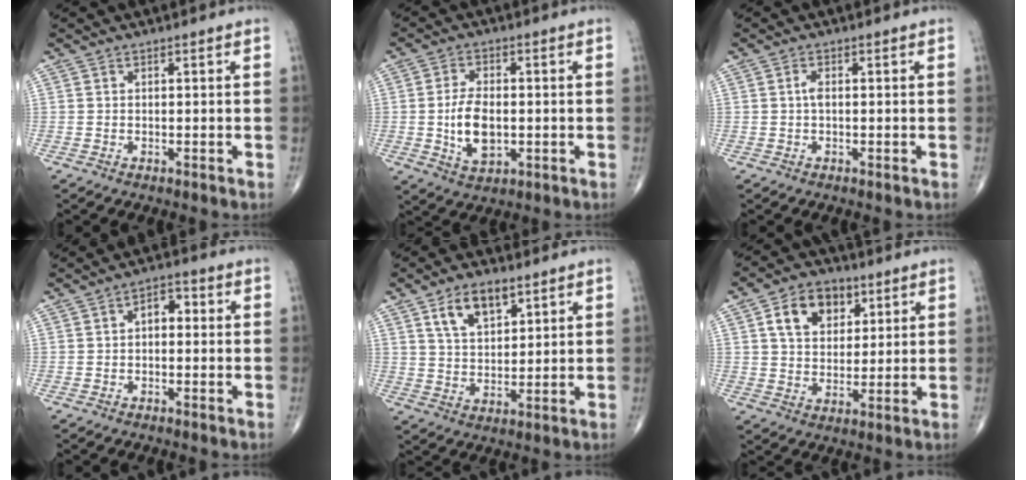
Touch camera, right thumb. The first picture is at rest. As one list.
[{"total": 8.5, "force": [-0.9, 4.8, 7.0], "torque": [-0.123, -0.003, -0.012]}, {"total": 1.4, "force": [0.0, 0.6, 1.2], "torque": [-0.024, 0.002, -0.002]}, {"total": 3.8, "force": [0.1, 2.4, 2.9], "torque": [-0.025, 0.013, -0.010]}, {"total": 8.6, "force": [4.6, 4.5, 5.6], "torque": [-0.082, -0.022, 0.086]}, {"total": 10.4, "force": [4.2, 7.3, 6.2], "torque": [-0.072, -0.010, 0.069]}]